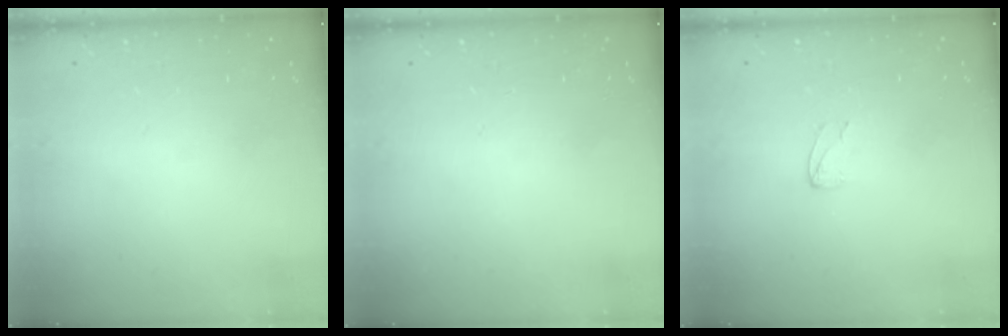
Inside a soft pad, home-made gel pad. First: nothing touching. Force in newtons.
{"total": 0.0}
{"total": 2.4, "press": 2.4, "slide": 0.2}